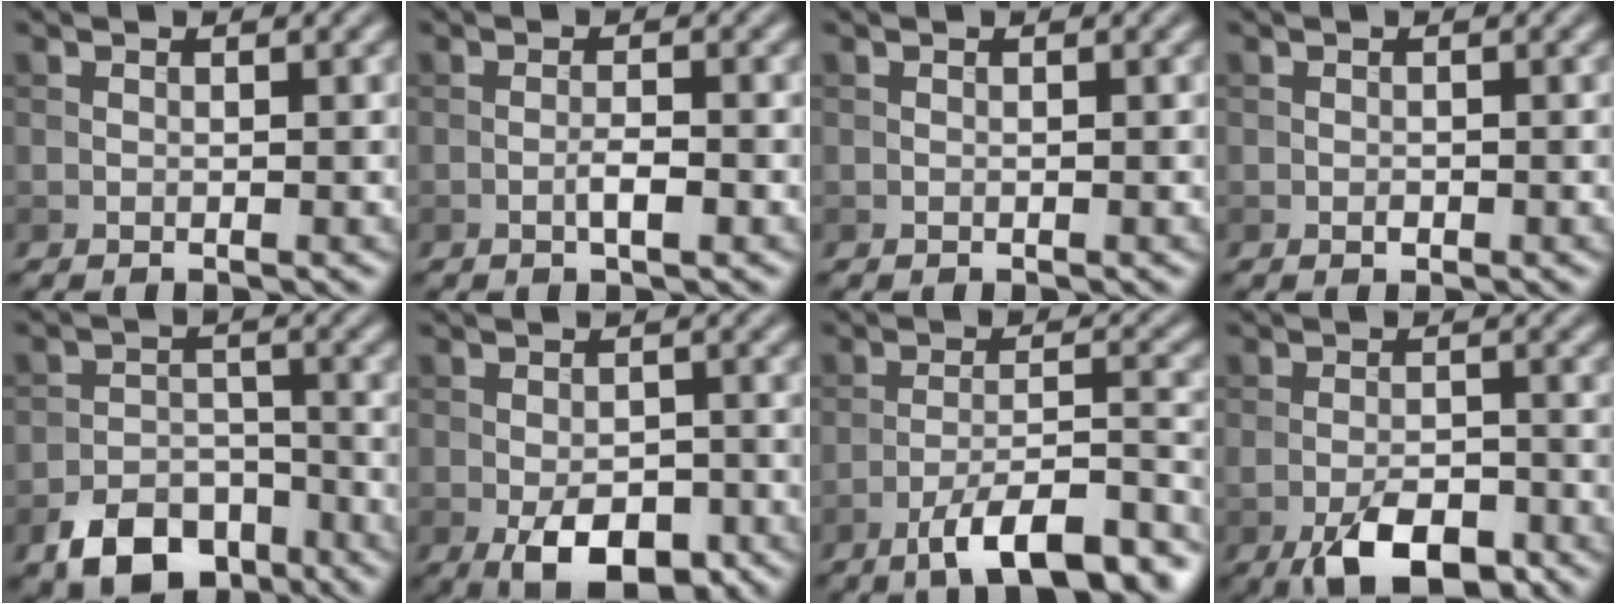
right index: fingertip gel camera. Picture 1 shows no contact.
{"total": 1.8, "force": [-0.7, 0.3, 1.6], "torque": [-0.029, 0.002, -0.014]}
{"total": 0.0}
{"total": 0.5, "force": [-0.2, 0.4, 0.3], "torque": [-0.003, -0.001, -0.004]}
{"total": 7.0, "force": [-4.6, 4.1, 3.3], "torque": [-0.052, -0.008, -0.079]}
{"total": 6.3, "force": [-2.9, 3.3, 4.5], "torque": [-0.066, -0.009, -0.047]}
{"total": 10.2, "force": [-7.3, 2.5, 6.6], "torque": [-0.097, 0.005, -0.116]}
{"total": 6.2, "force": [-3.3, 2.8, 4.4], "torque": [-0.076, -0.006, -0.059]}